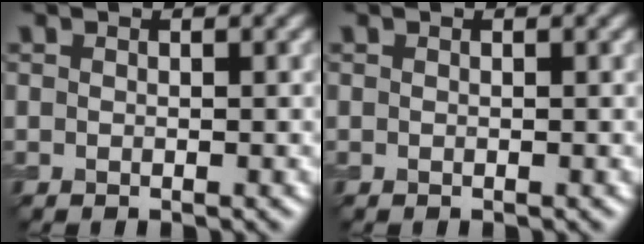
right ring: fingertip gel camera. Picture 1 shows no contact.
{"total": 0.0}